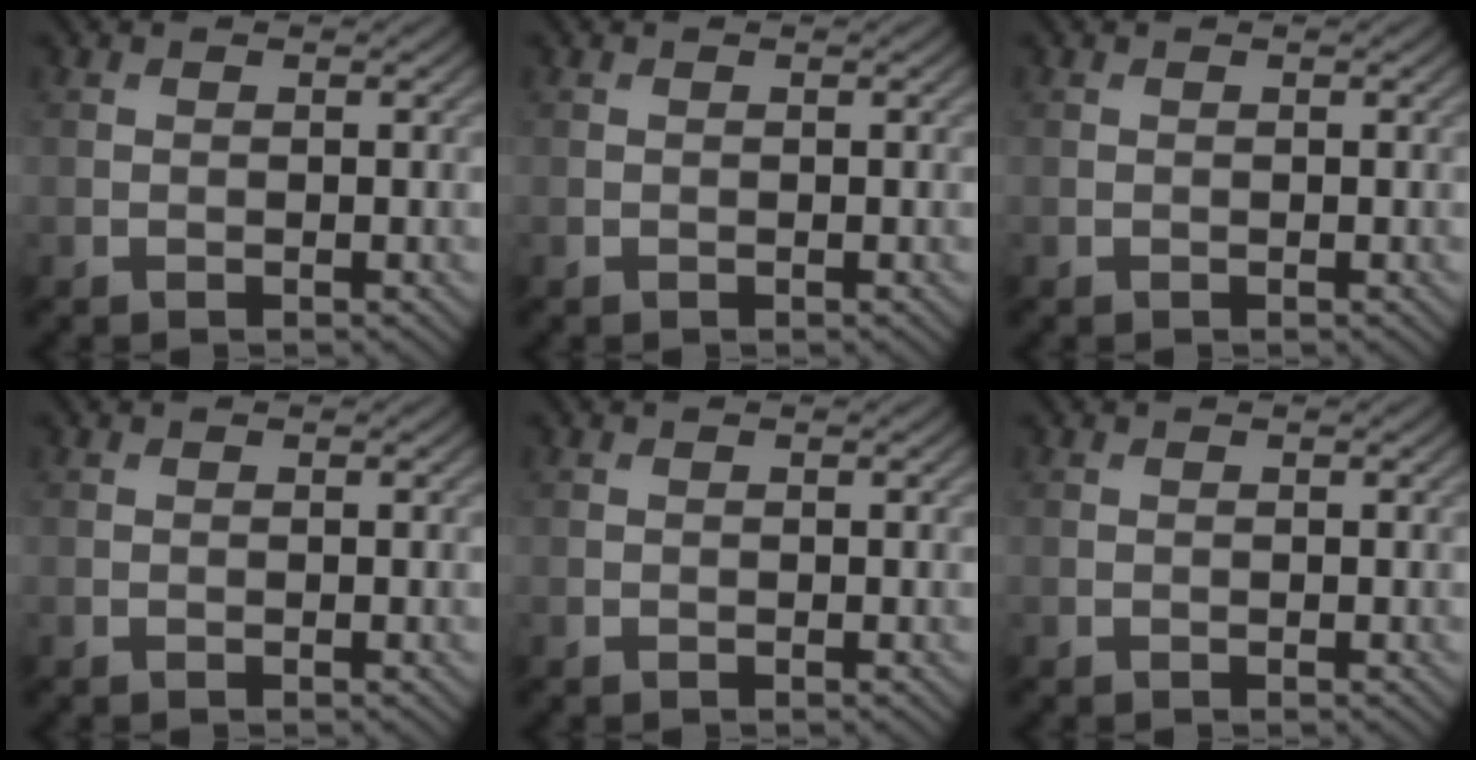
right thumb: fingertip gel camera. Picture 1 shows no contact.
{"total": 0.0}
{"total": 0.0}
{"total": 0.0}
{"total": 0.0}
{"total": 0.0}